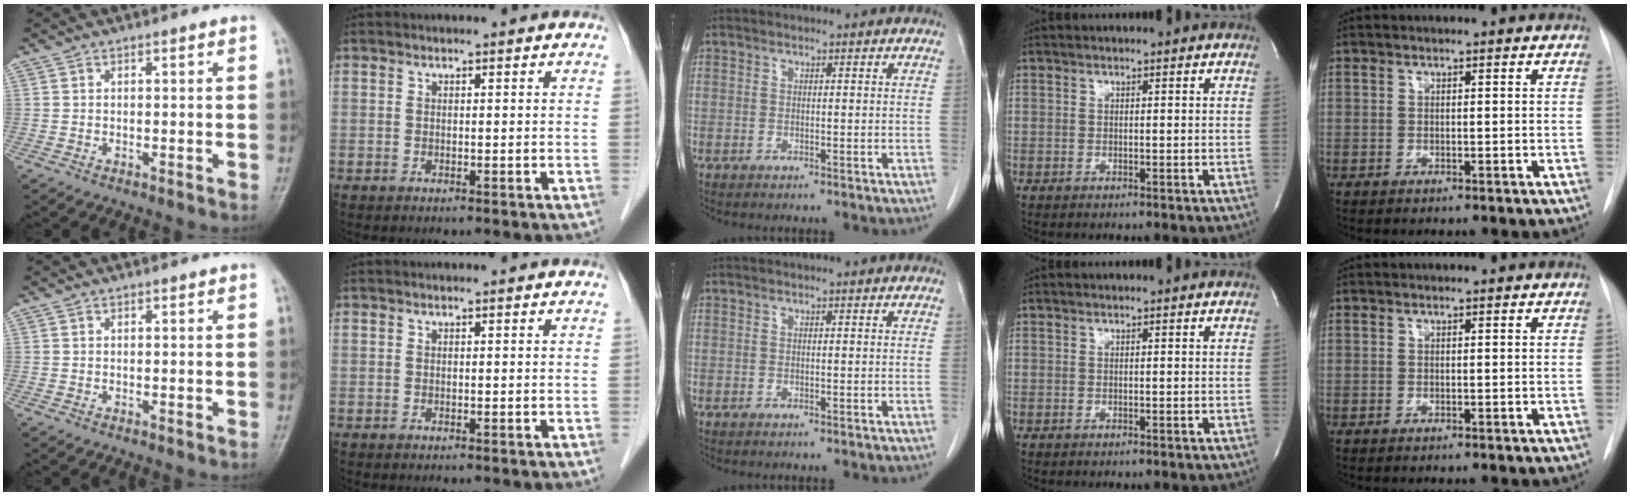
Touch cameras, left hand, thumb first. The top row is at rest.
{}